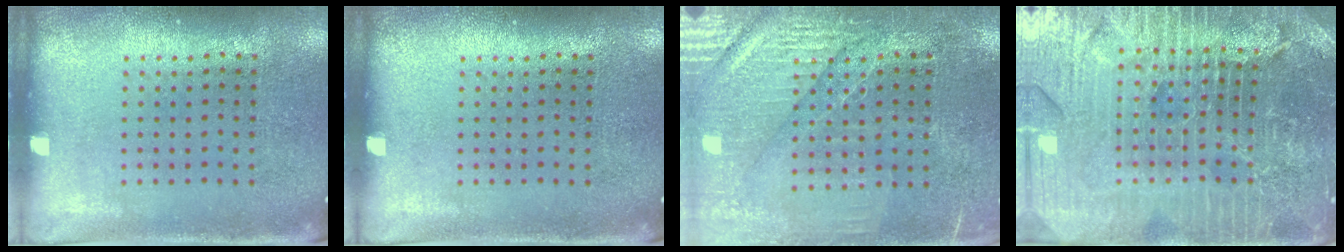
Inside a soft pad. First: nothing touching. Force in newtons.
{"total": 0.0}
{"total": 3.2, "press": 3.0, "slide": 1.1}
{"total": 5.6, "press": 5.0, "slide": 2.5}